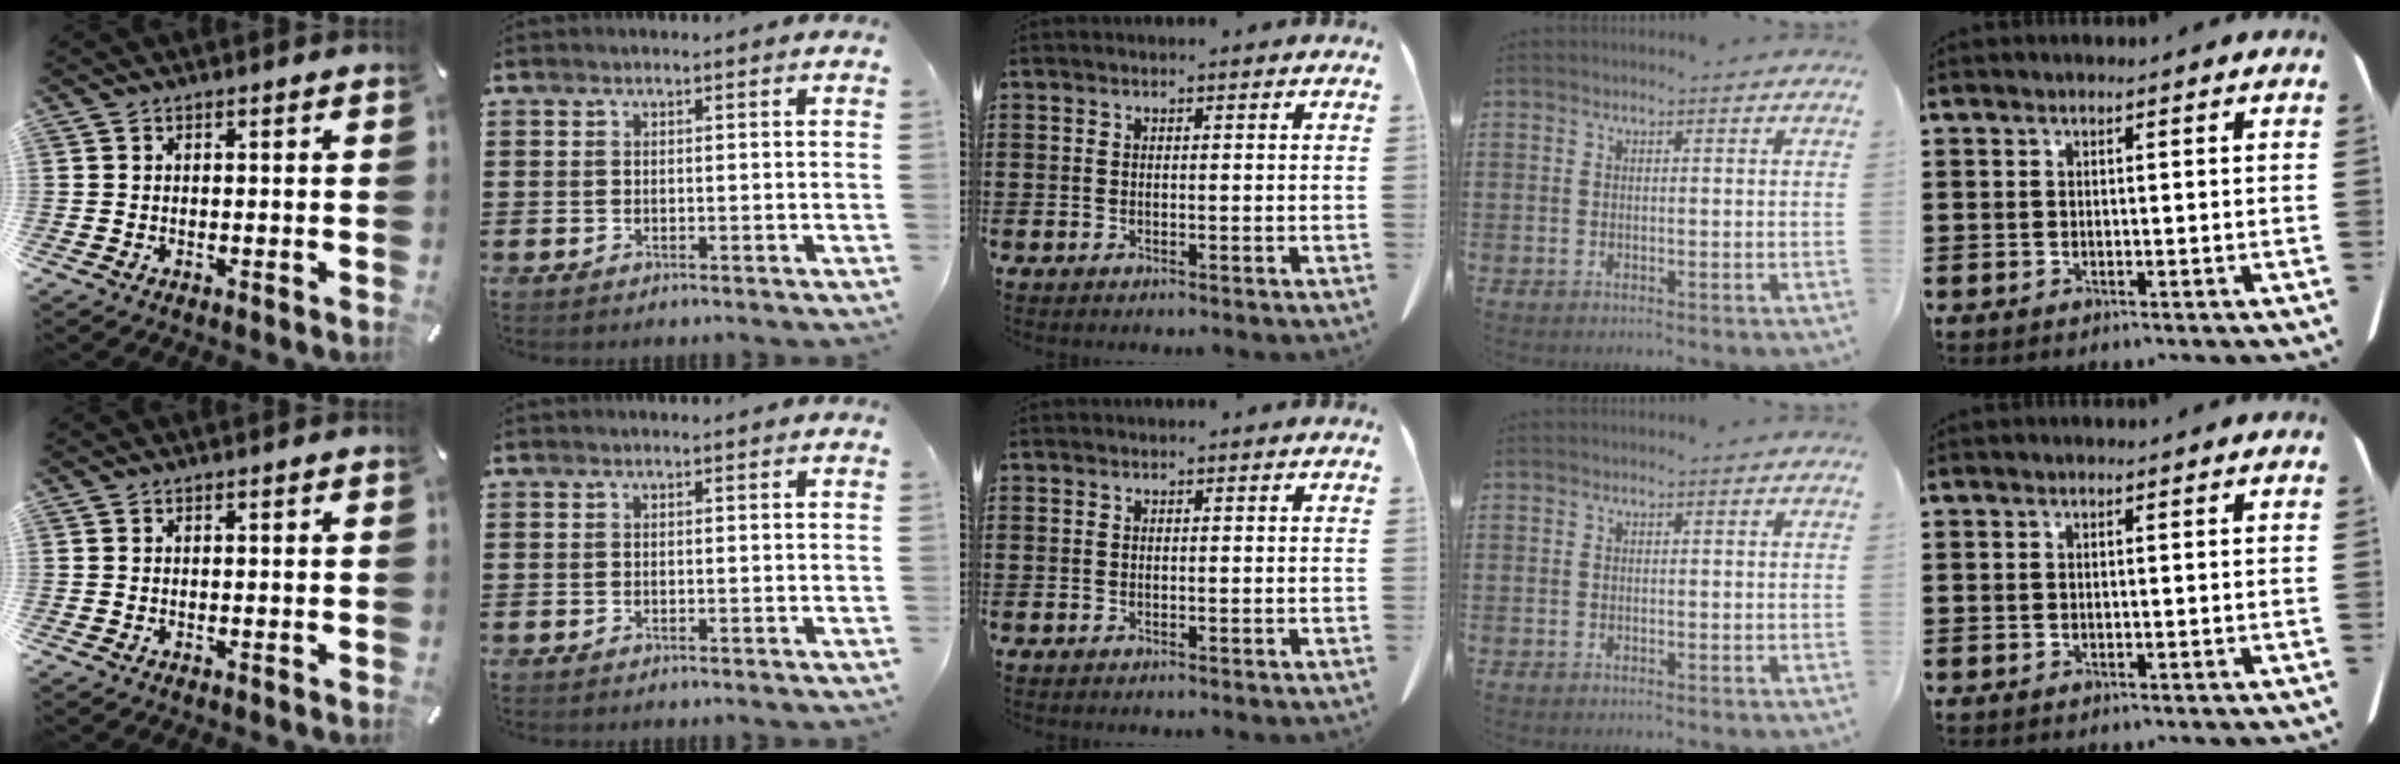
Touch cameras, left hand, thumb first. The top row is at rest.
{}